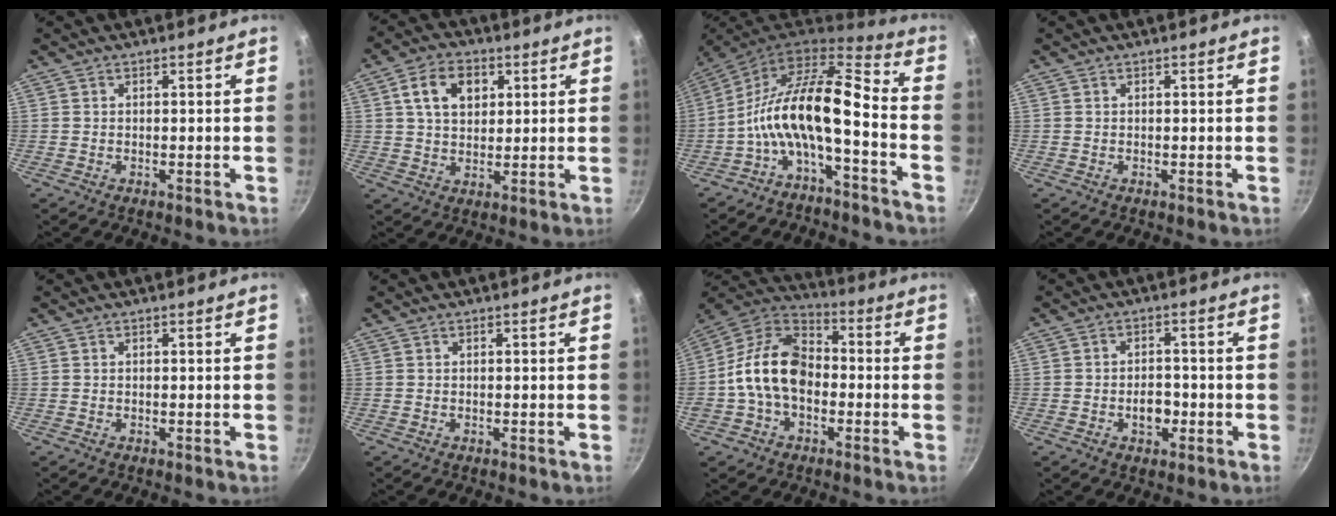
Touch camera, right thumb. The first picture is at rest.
{"total": 8.8, "force": [2.9, 6.1, 5.7], "torque": [-0.082, 0.001, 0.046]}
{"total": 13.6, "force": [-4.5, 4.9, 11.9], "torque": [-0.232, 0.067, -0.098]}
{"total": 0.0}
{"total": 0.0}
{"total": 0.0}
{"total": 15.1, "force": [-1.8, 10.4, 10.7], "torque": [-0.163, 0.041, -0.051]}
{"total": 4.5, "force": [-1.4, 3.0, 3.1], "torque": [-0.026, 0.012, -0.021]}